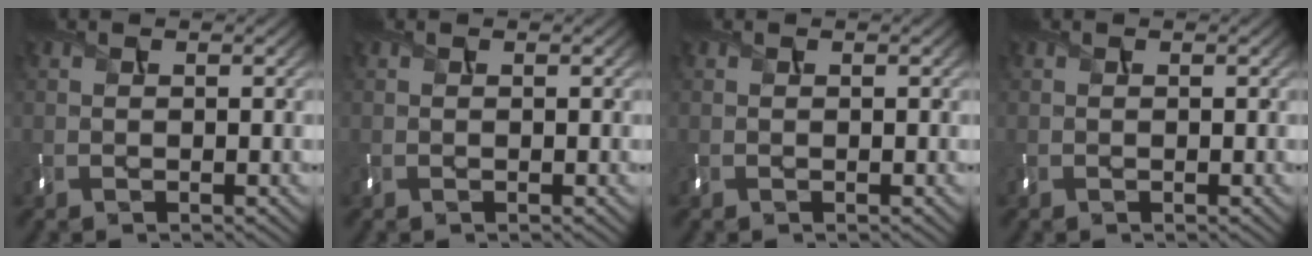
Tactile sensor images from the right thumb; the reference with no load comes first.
{"total": 0.0}
{"total": 0.0}
{"total": 0.0}